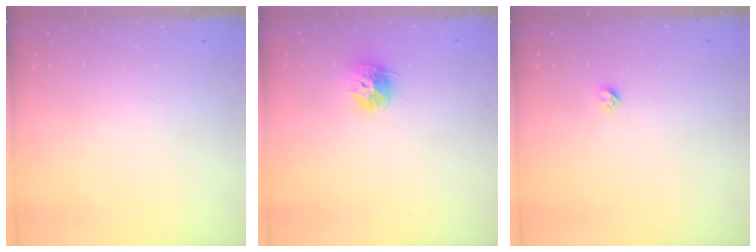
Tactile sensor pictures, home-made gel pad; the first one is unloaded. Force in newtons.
{"total": 9.4, "press": 9.4, "slide": 0.6}
{"total": 2.4, "press": 2.4, "slide": 0.2}